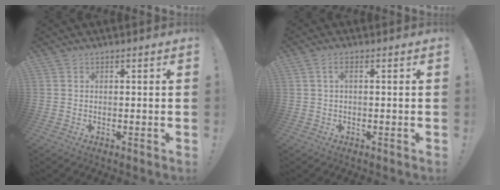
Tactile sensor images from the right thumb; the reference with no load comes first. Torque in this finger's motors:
{"motor_torque": [-0.28, -0.01, -0.14, 0.16, 0.10]}